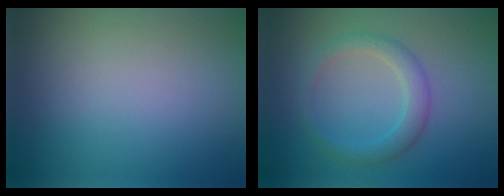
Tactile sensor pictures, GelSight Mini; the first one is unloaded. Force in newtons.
{"total": 2.8, "press": 2.8, "slide": 0.3}